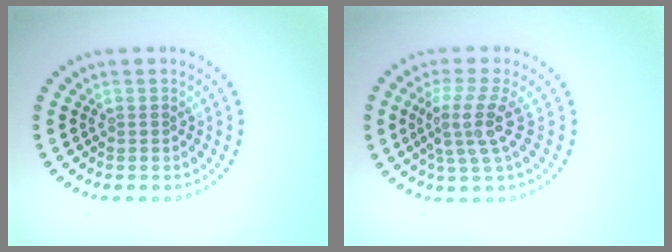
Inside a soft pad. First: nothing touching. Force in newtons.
{"total": 3.7, "press": 2.7, "slide": 2.6}